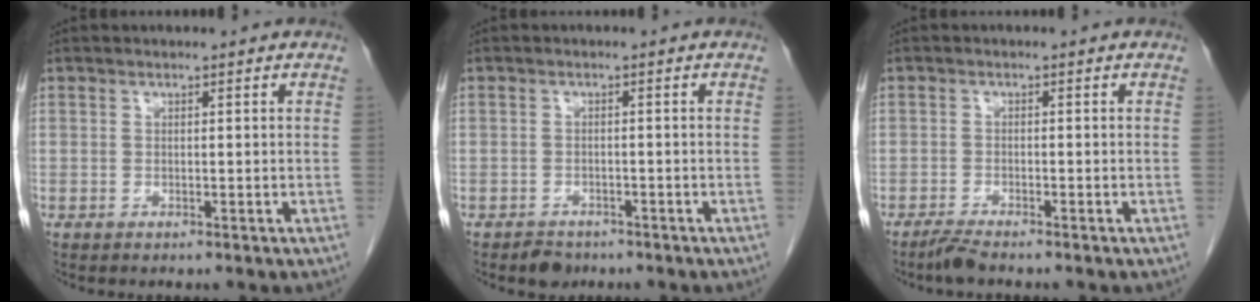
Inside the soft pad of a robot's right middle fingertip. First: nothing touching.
{"total": 2.4, "force": [-1.9, 1.5, 0.5], "torque": [-0.011, 0.003, -0.027]}
{"total": 2.1, "force": [-1.9, 0.0, 0.9], "torque": [-0.026, -0.006, -0.038]}